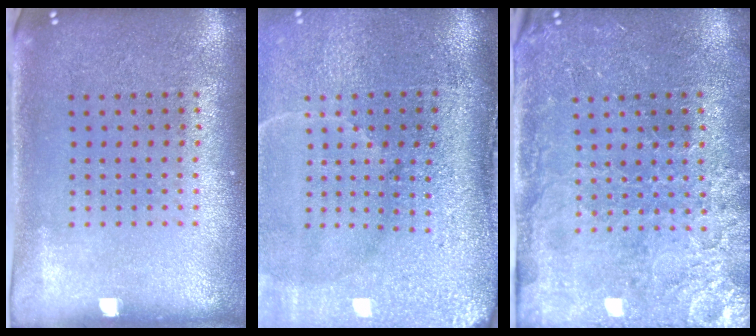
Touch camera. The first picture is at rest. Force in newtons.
{"total": 4.8, "press": 4.0, "slide": 2.7}
{"total": 3.3, "press": 3.2, "slide": 0.8}